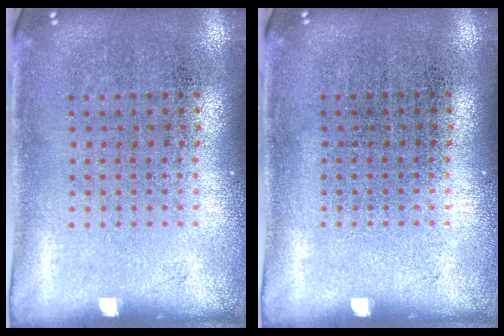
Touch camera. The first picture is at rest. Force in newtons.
{"total": 0.0}